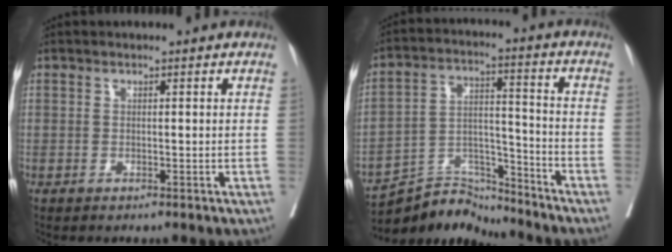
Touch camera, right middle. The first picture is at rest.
{"total": 9.6, "force": [-9.6, 1.1, -0.2], "torque": [0.008, 0.035, -0.175]}